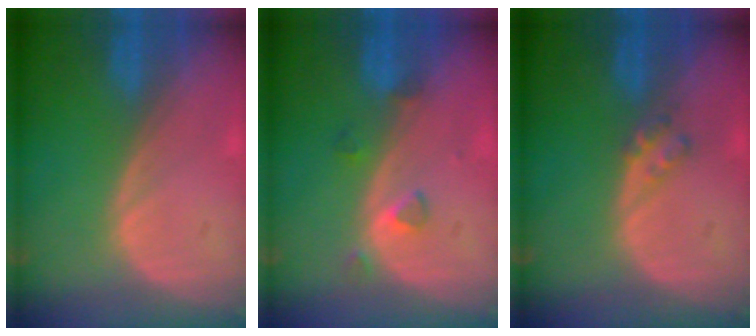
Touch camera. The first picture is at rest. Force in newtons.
{"total": 2.5, "press": 2.3, "slide": 0.9}
{"total": 2.0, "press": 2.0, "slide": 0.2}